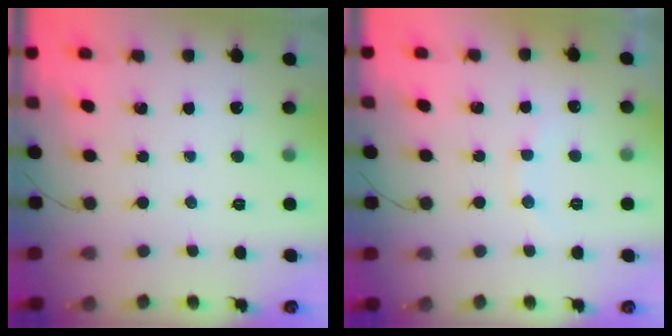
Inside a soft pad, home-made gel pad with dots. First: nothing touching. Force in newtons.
{"total": 6.7, "press": 6.6, "slide": 1.2}